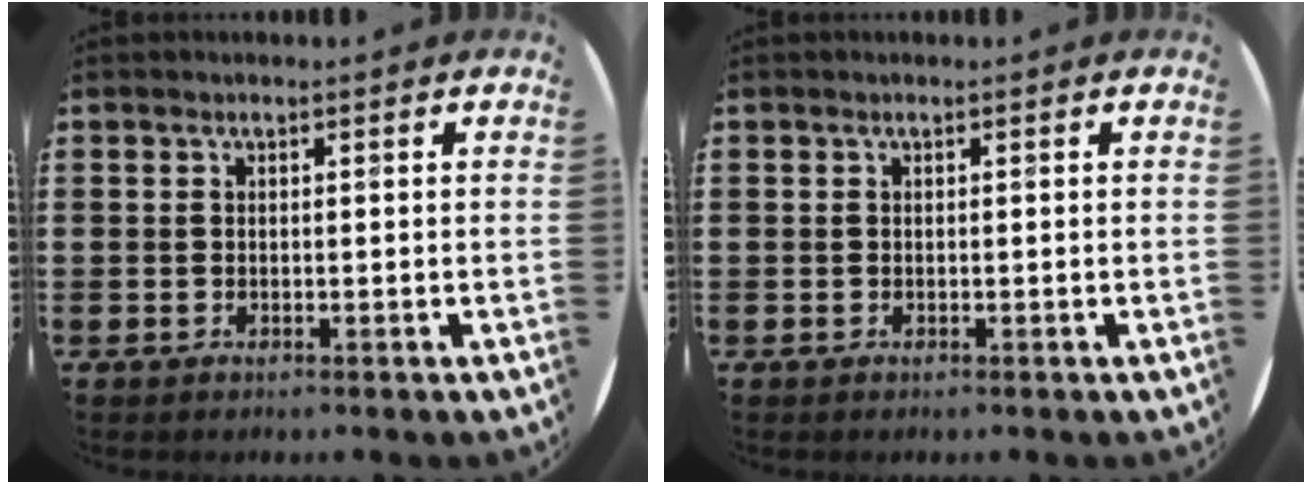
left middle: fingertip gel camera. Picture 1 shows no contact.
{"total": 0.0}